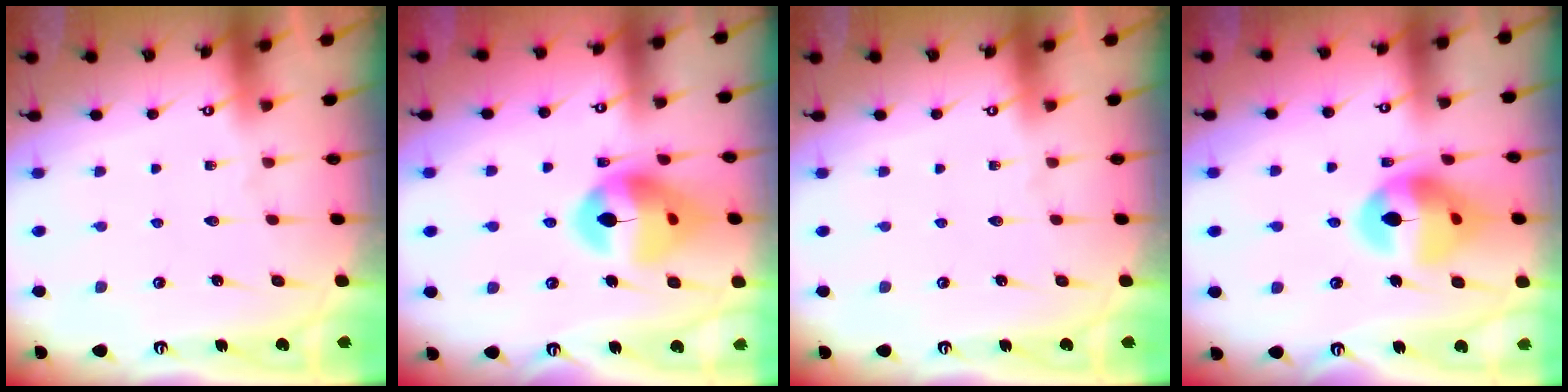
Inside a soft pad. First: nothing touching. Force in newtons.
{"total": 14.5, "press": 14.4, "slide": 1.8}
{"total": 0.0}
{"total": 15.4, "press": 15.2, "slide": 2.1}